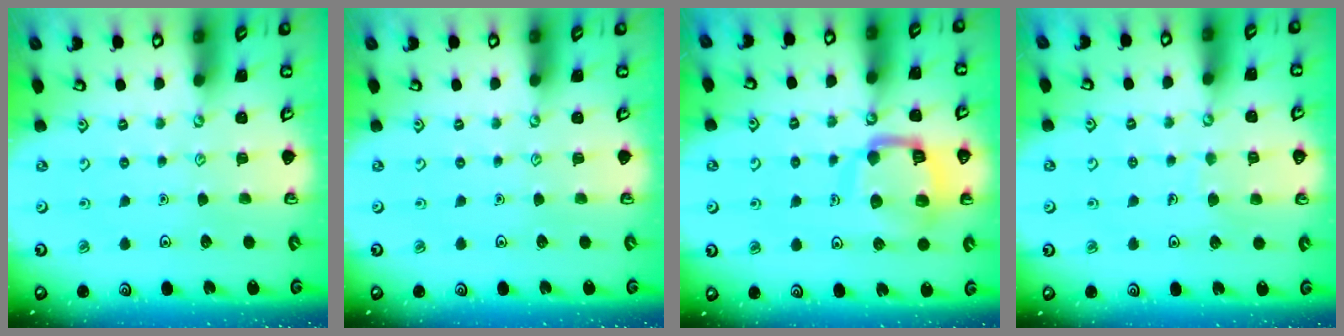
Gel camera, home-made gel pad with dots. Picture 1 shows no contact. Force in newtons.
{"total": 0.0}
{"total": 14.5, "press": 14.4, "slide": 1.5}
{"total": 3.9, "press": 3.9, "slide": 0.2}